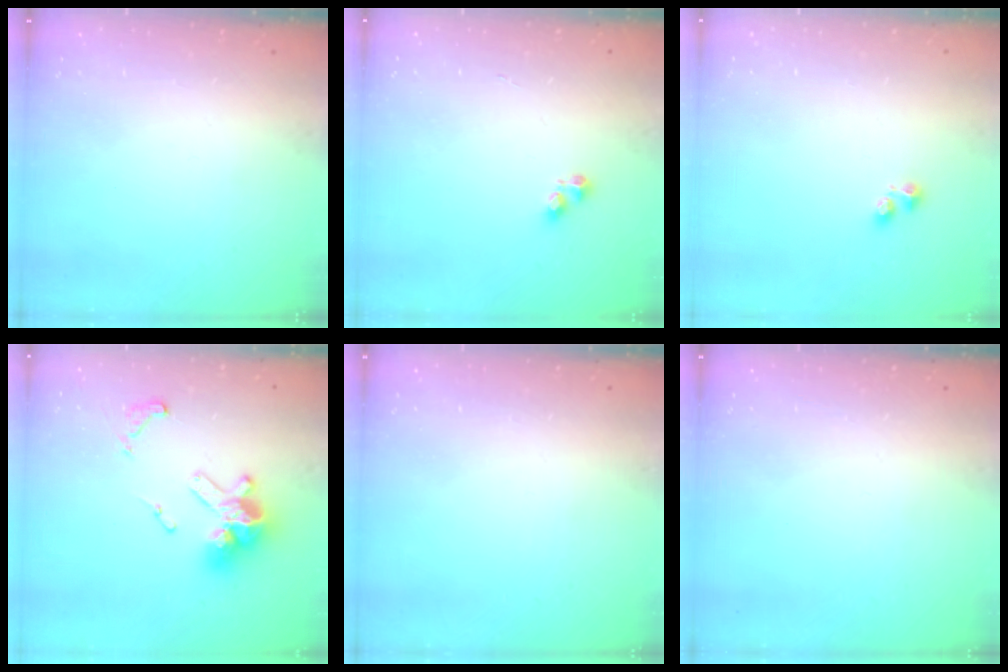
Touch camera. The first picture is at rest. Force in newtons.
{"total": 2.1, "press": 2.0, "slide": 0.3}
{"total": 1.8, "press": 1.7, "slide": 0.4}
{"total": 15.1, "press": 15.0, "slide": 1.6}
{"total": 0.0}
{"total": 0.0}